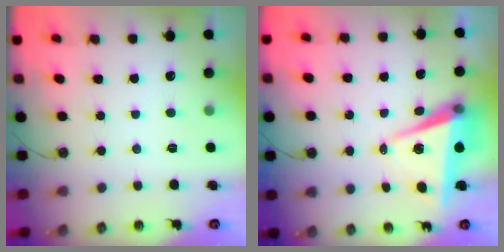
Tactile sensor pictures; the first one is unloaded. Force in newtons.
{"total": 7.0, "press": 5.4, "slide": 4.4}